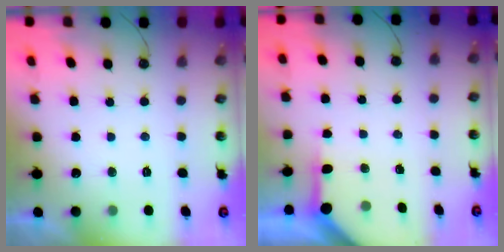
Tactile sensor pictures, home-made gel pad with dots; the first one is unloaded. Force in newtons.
{"total": 3.9, "press": 3.8, "slide": 0.2}